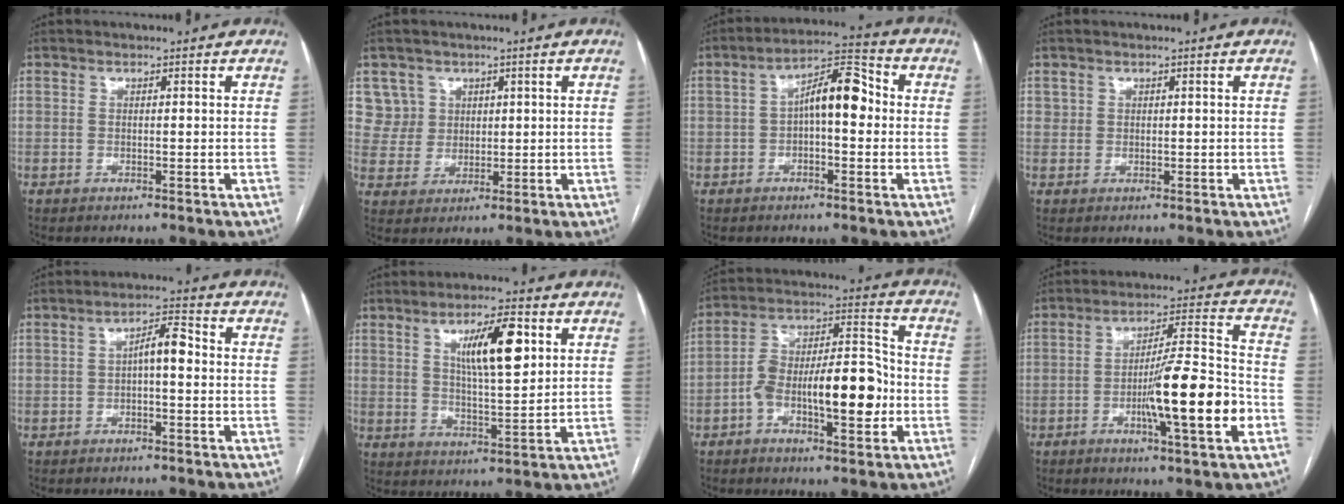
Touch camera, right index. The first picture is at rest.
{"total": 5.8, "force": [2.6, 5.1, -0.3], "torque": [0.013, 0.010, 0.058]}
{"total": 9.2, "force": [0.4, 3.4, 8.6], "torque": [-0.145, 0.038, 0.002]}
{"total": 0.6, "force": [0.2, 0.5, 0.2], "torque": [-0.002, 0.003, 0.003]}
{"total": 4.8, "force": [0.1, 1.5, 4.5], "torque": [-0.077, 0.023, 0.000]}
{"total": 10.4, "force": [3.8, 2.2, 9.4], "torque": [-0.159, 0.004, 0.065]}
{"total": 14.8, "force": [-3.9, 4.7, 13.5], "torque": [-0.231, 0.030, -0.062]}
{"total": 14.7, "force": [-4.3, 0.8, 14.1], "torque": [-0.227, -0.001, -0.069]}